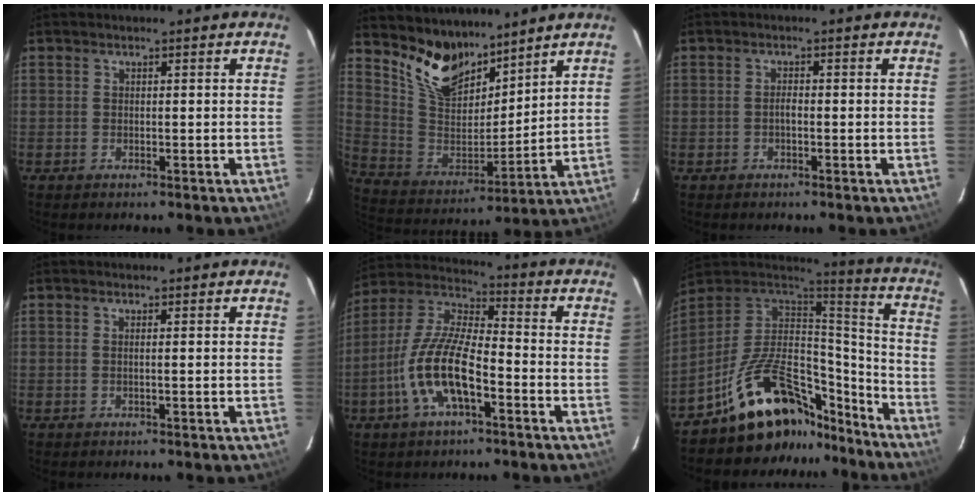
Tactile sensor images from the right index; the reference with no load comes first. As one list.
[{"total": 13.5, "force": [10.7, 6.1, 5.6], "torque": [-0.121, -0.001, 0.212]}, {"total": 1.0, "force": [-0.4, 0.4, 0.9], "torque": [-0.016, 0.006, -0.008]}, {"total": 0.7, "force": [-0.1, -0.3, 0.6], "torque": [-0.008, -0.001, -0.004]}, {"total": 14.1, "force": [-5.6, 4.6, 12.1], "torque": [-0.253, -0.002, -0.110]}, {"total": 21.3, "force": [-16.1, 10.1, 9.6], "torque": [-0.188, 0.046, -0.242]}]